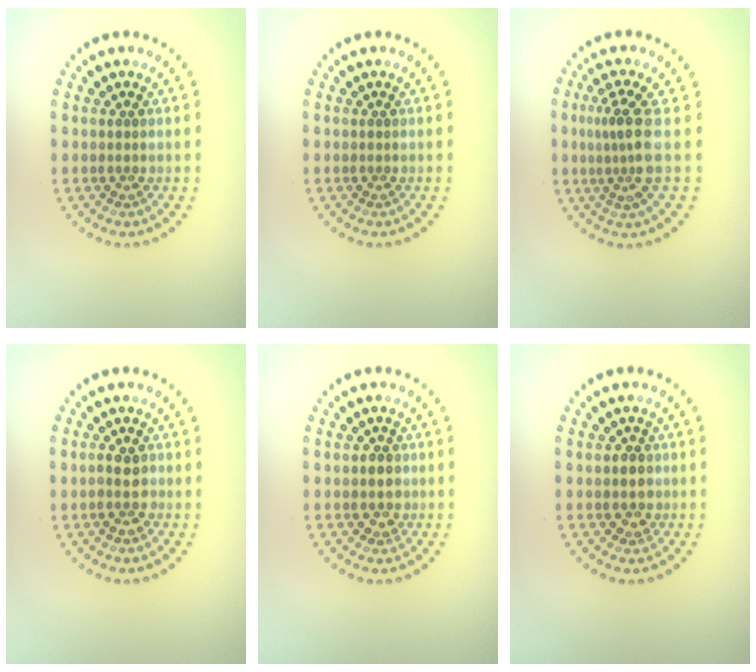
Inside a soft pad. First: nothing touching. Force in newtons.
{"total": 0.0}
{"total": 3.3, "press": 2.3, "slide": 2.3}
{"total": 1.9, "press": 1.8, "slide": 0.5}
{"total": 1.5, "press": 1.3, "slide": 0.8}
{"total": 1.5, "press": 1.3, "slide": 0.8}